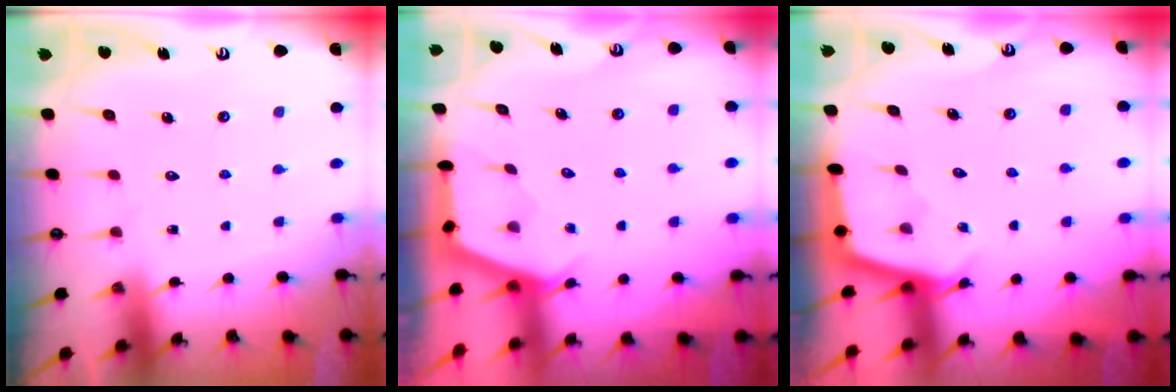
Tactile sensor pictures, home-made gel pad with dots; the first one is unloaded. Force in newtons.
{"total": 2.9, "press": 2.9, "slide": 0.3}
{"total": 2.9, "press": 2.9, "slide": 0.3}